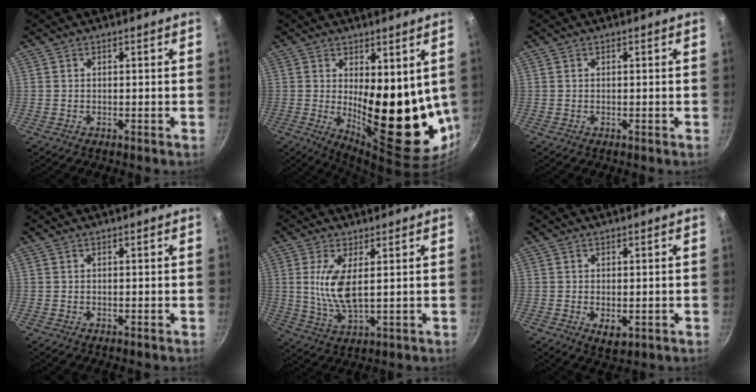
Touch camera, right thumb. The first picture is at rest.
{"total": 20.9, "force": [-0.8, 8.1, 19.2], "torque": [-0.228, -0.041, 0.019]}
{"total": 0.0}
{"total": 0.0}
{"total": 8.0, "force": [1.4, 2.8, 7.4], "torque": [-0.161, -0.020, 0.037]}
{"total": 3.0, "force": [-0.7, 1.7, 2.5], "torque": [-0.038, -0.008, -0.004]}